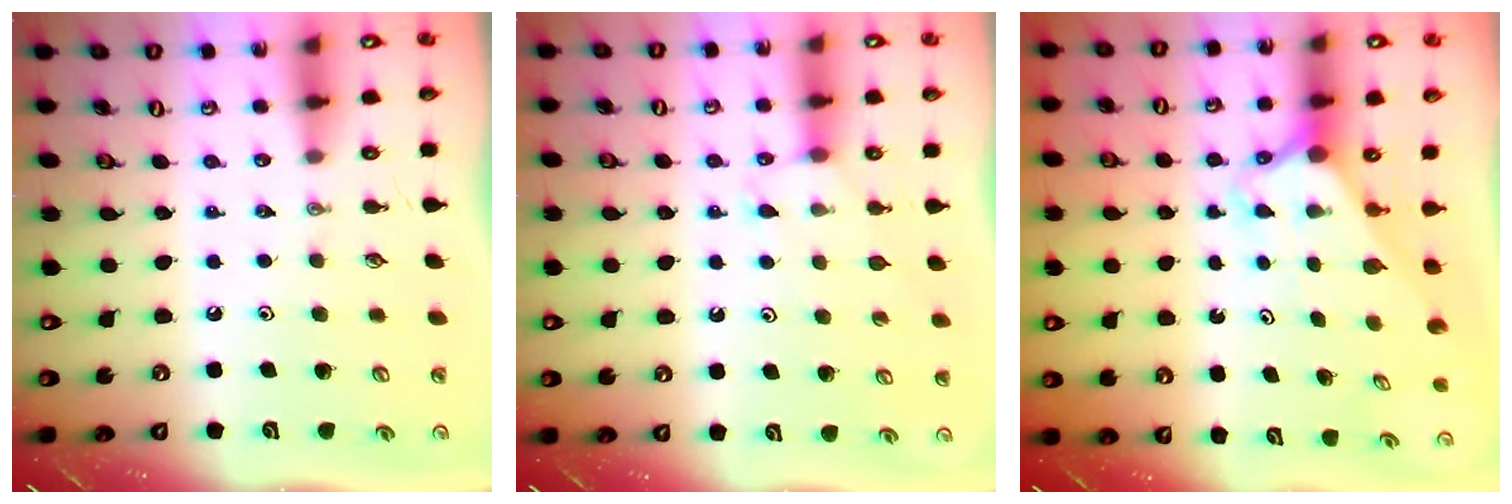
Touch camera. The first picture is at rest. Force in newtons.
{"total": 6.8, "press": 6.7, "slide": 0.5}
{"total": 2.7, "press": 2.7, "slide": 0.1}